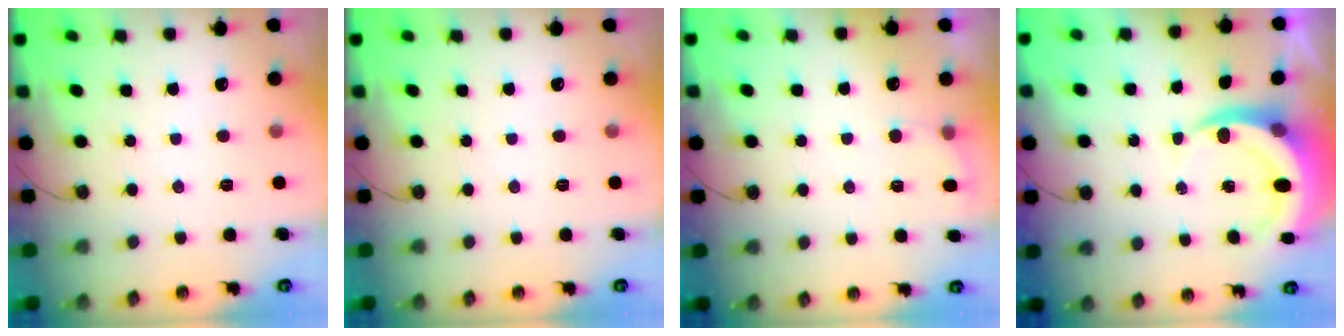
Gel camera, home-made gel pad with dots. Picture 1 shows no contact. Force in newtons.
{"total": 0.0}
{"total": 4.0, "press": 3.9, "slide": 0.9}
{"total": 6.6, "press": 6.5, "slide": 0.9}